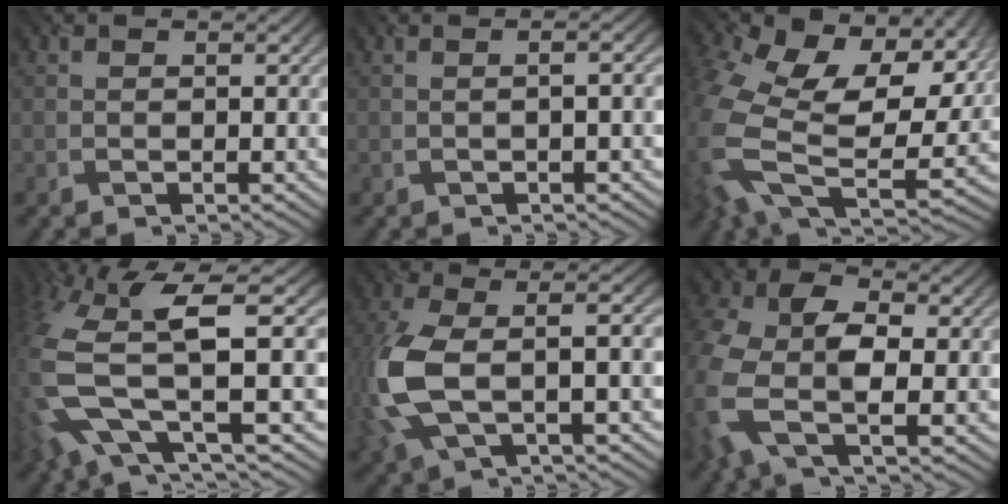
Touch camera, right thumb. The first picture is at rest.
{"total": 2.6, "force": [-0.1, 0.8, 2.5], "torque": [-0.023, 0.012, -0.007]}
{"total": 19.1, "force": [3.0, 13.4, 13.3], "torque": [-0.312, -0.052, 0.105]}
{"total": 13.8, "force": [0.7, 5.2, 12.8], "torque": [-0.312, -0.014, 0.028]}
{"total": 12.0, "force": [-1.3, 5.7, 10.5], "torque": [-0.261, -0.013, -0.026]}
{"total": 11.2, "force": [-1.4, 6.7, 8.8], "torque": [-0.242, -0.012, -0.035]}